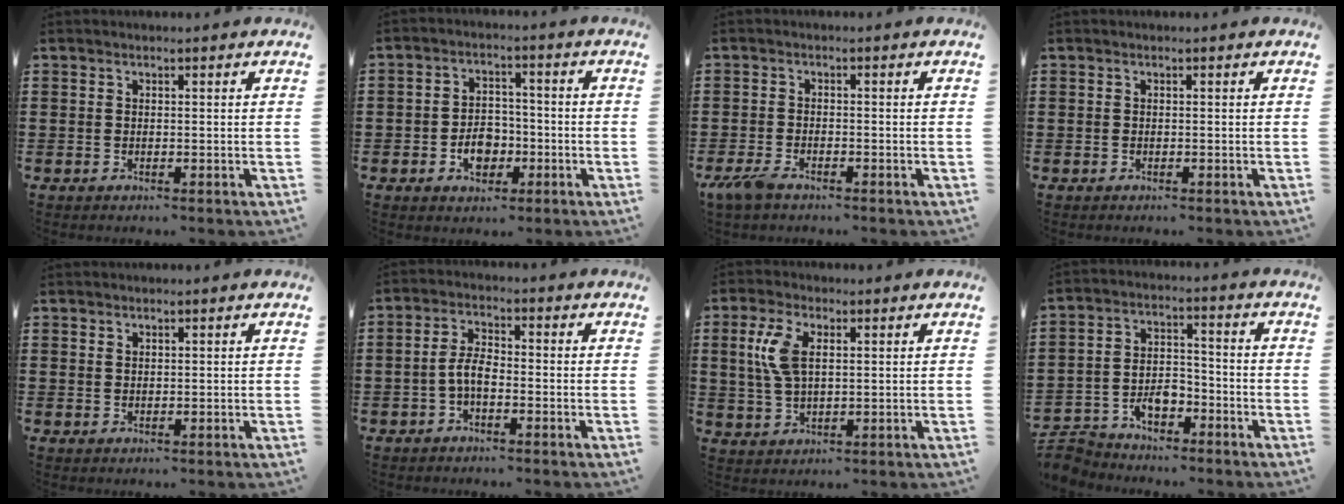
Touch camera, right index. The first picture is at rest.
{"total": 4.9, "force": [-1.8, 3.8, 2.6], "torque": [-0.035, 0.002, -0.036]}
{"total": 2.7, "force": [-2.1, 0.8, 1.4], "torque": [-0.045, -0.001, -0.047]}
{"total": 0.0}
{"total": 0.8, "force": [0.7, 0.4, 0.1], "torque": [-0.004, 0.001, 0.013]}
{"total": 4.1, "force": [-1.3, 1.8, 3.4], "torque": [-0.084, 0.000, -0.032]}
{"total": 6.3, "force": [1.6, 3.1, 5.3], "torque": [-0.128, 0.005, 0.023]}
{"total": 5.6, "force": [-4.6, 2.4, 2.1], "torque": [-0.052, 0.012, -0.094]}